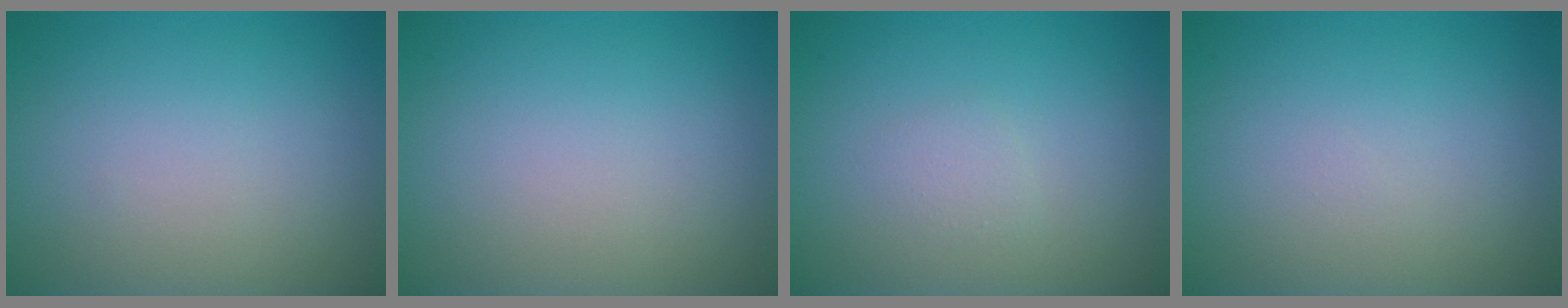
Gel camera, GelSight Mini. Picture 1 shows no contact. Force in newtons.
{"total": 0.0}
{"total": 0.9, "press": 0.9, "slide": 0.0}
{"total": 0.0}